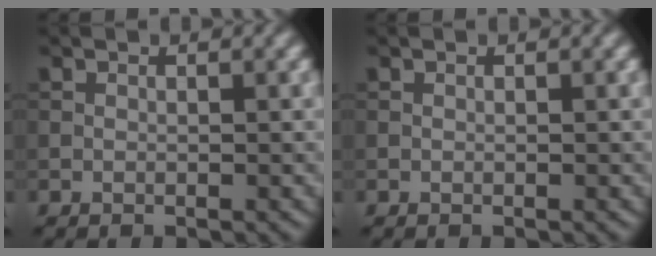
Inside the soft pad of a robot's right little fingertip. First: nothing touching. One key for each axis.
{"total": 0.0}